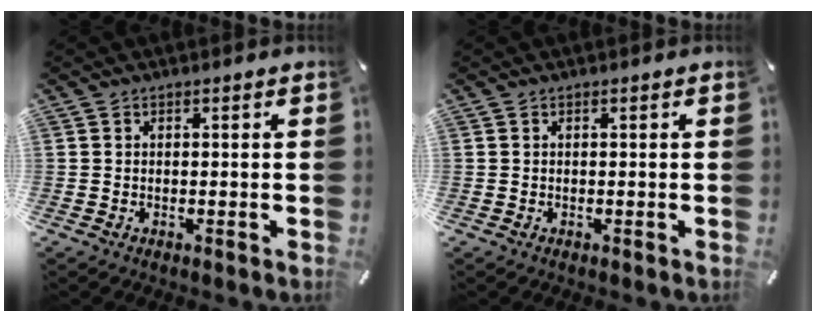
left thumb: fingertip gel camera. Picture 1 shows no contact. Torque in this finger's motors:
{"motor_torque": [0.00, 0.00, -0.05, 0.05, 0.00]}